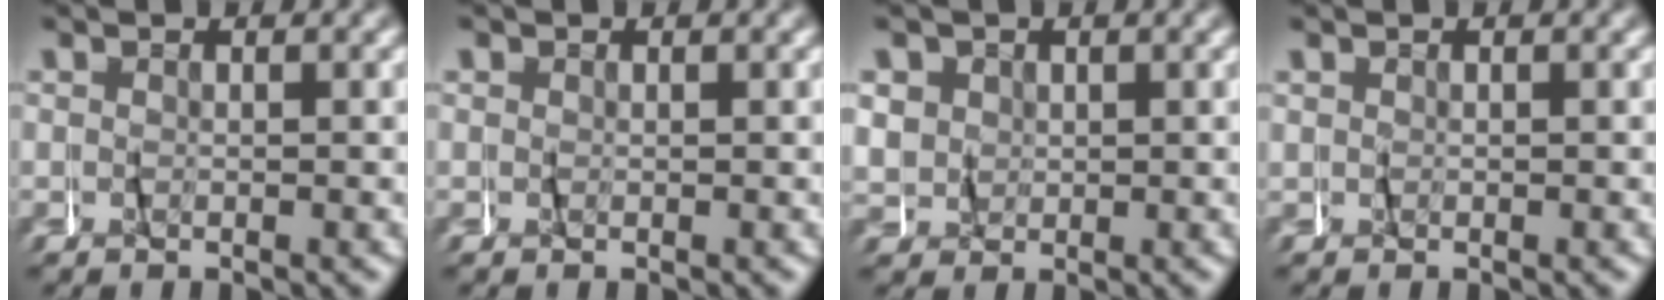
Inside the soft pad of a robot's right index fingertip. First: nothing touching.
{"total": 0.5, "force": [0.3, 0.4, 0.2], "torque": [-0.007, -0.002, 0.005]}
{"total": 4.5, "force": [1.2, 4.0, 1.7], "torque": [-0.051, -0.005, 0.024]}
{"total": 0.0}